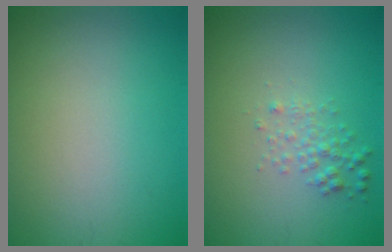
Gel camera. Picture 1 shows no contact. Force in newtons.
{"total": 1.5, "press": 1.5, "slide": 0.1}